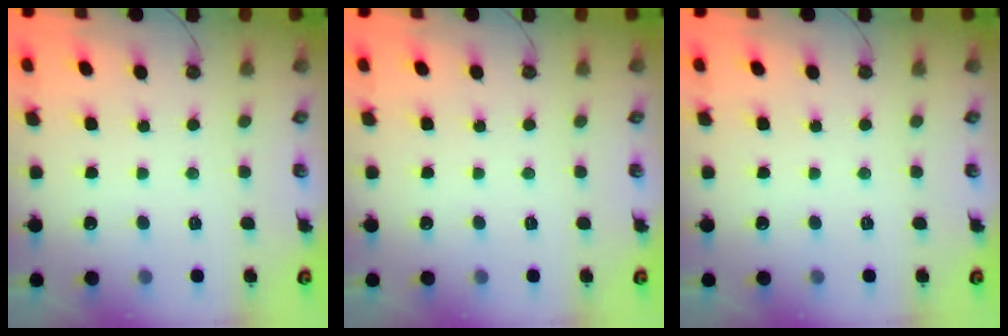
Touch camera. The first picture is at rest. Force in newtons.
{"total": 0.0}
{"total": 0.0}